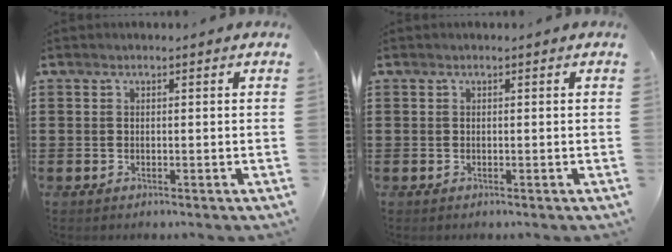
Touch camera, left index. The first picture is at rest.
{"total": 0.0}